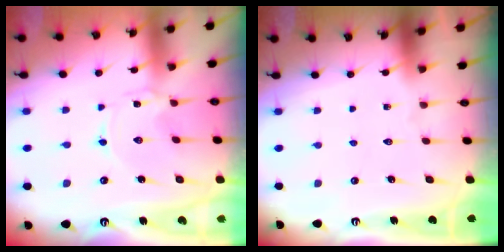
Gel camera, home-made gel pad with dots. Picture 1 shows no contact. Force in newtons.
{"total": 0.0}